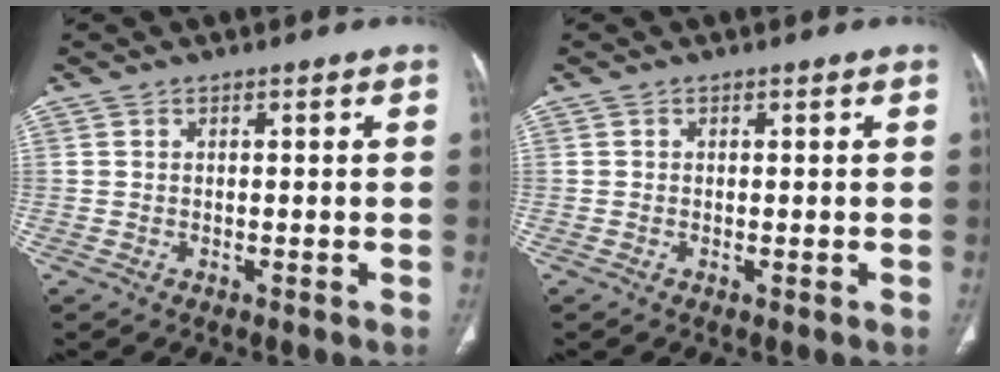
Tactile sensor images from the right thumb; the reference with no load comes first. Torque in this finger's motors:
{"motor_torque": [0.87, 0.67, -0.02, 0.45, 0.04]}